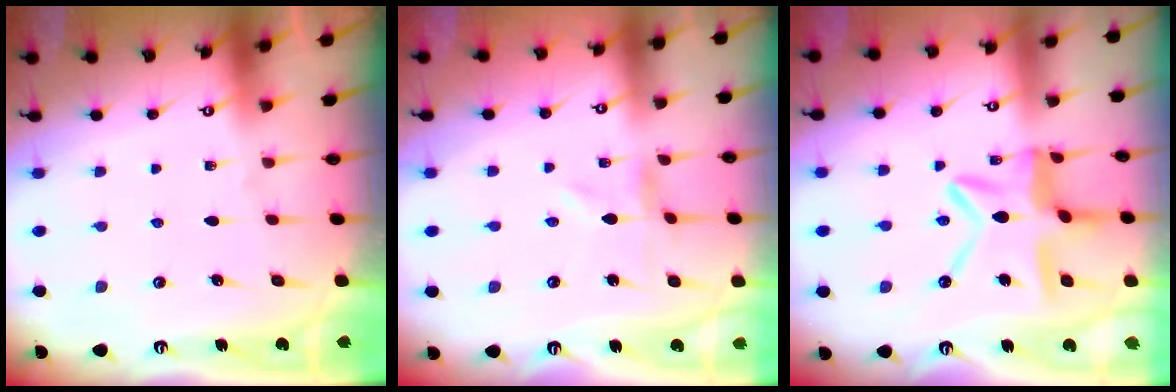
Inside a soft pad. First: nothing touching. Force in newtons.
{"total": 0.9, "press": 0.9, "slide": 0.1}
{"total": 12.3, "press": 12.3, "slide": 1.1}